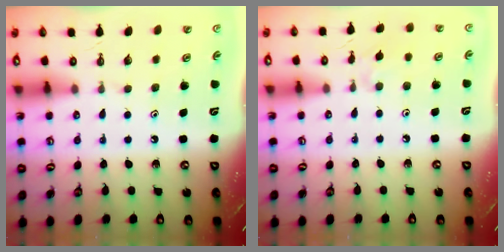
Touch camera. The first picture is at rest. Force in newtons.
{"total": 1.9, "press": 1.9, "slide": 0.4}